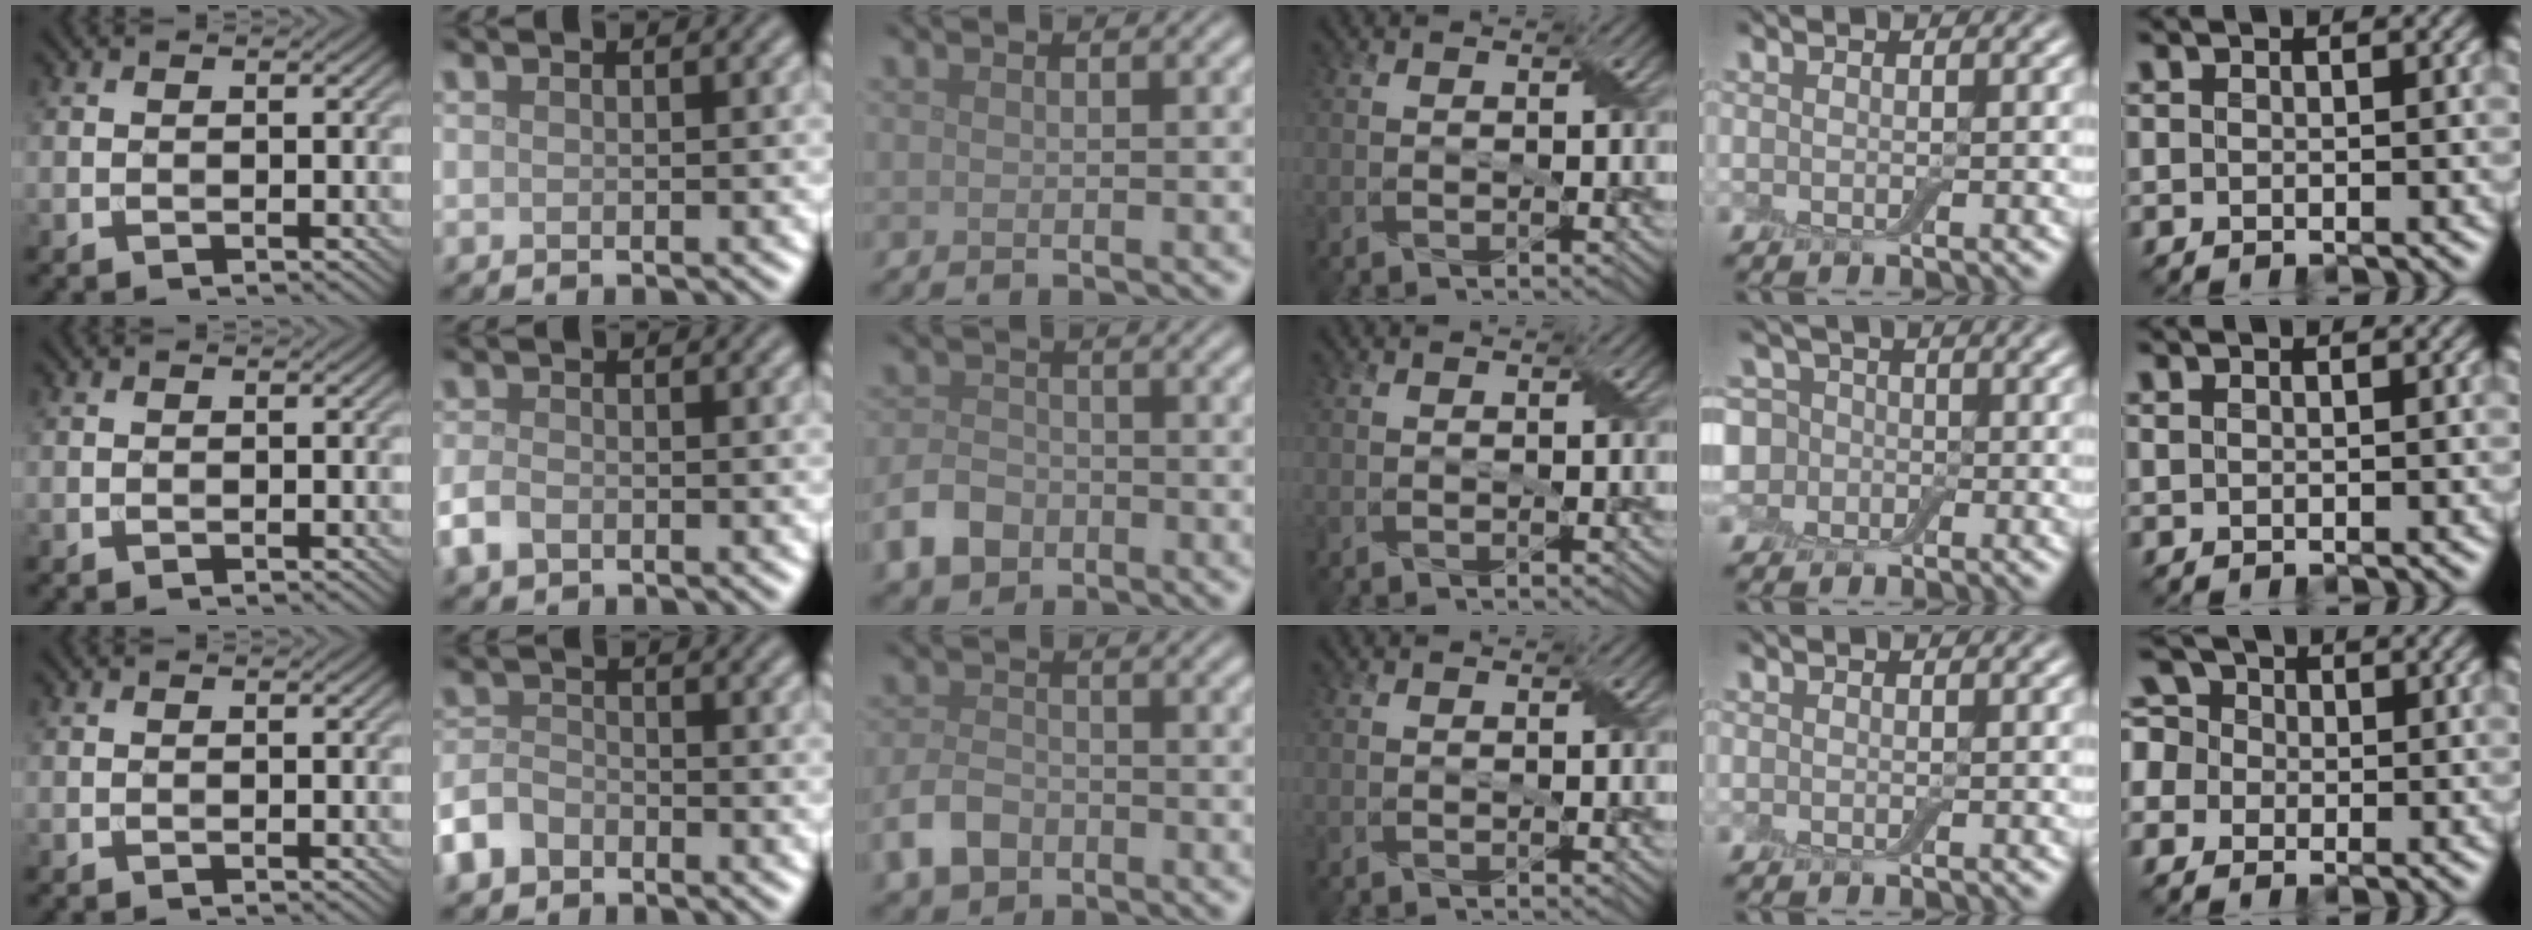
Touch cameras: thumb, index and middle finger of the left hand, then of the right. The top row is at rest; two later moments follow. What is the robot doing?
{"motion": "fold", "object": "aluminum foil"}